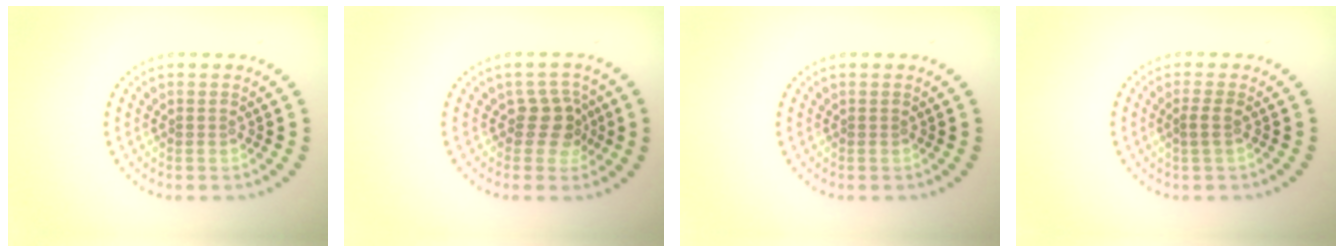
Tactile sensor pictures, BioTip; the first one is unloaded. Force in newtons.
{"total": 2.7, "press": 2.1, "slide": 1.7}
{"total": 0.0}
{"total": 1.1, "press": 0.8, "slide": 0.7}